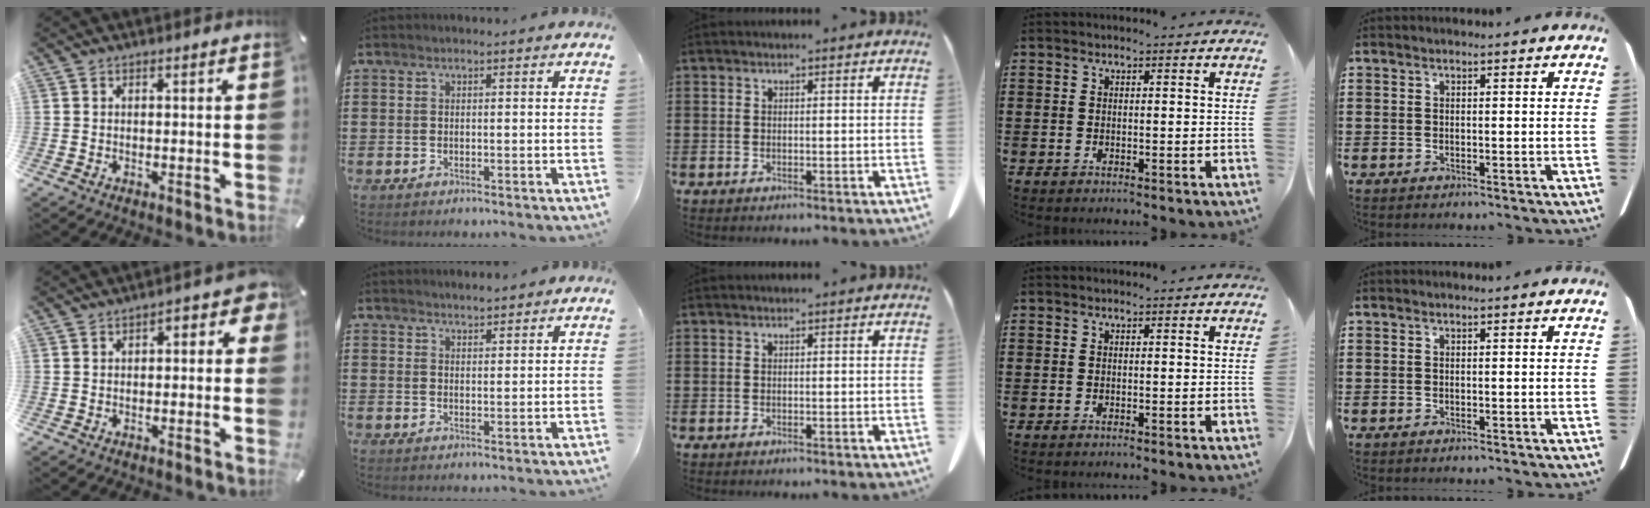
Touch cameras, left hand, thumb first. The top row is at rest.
{"thumb": {"total": 4.1, "force": [-0.6, 2.4, 3.3], "torque": [-0.044, 0.009, -0.014]}, "index": {"total": 2.2, "force": [2.2, 0.1, 0.1], "torque": [-0.006, -0.001, 0.042]}}